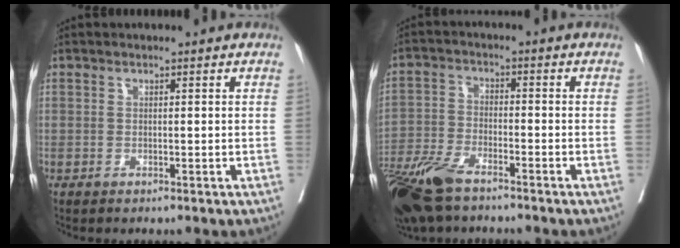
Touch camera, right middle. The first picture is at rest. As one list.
[{"total": 11.3, "force": [-8.6, 3.2, 6.7], "torque": [-0.134, -0.027, -0.161]}]